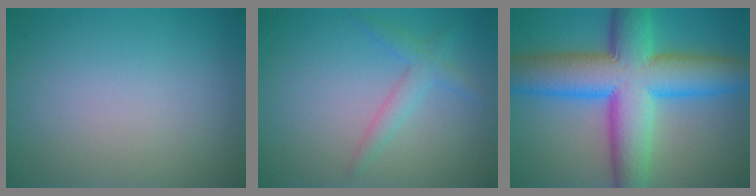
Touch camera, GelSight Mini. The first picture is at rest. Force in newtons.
{"total": 2.1, "press": 2.1, "slide": 0.0}
{"total": 12.9, "press": 12.9, "slide": 0.3}